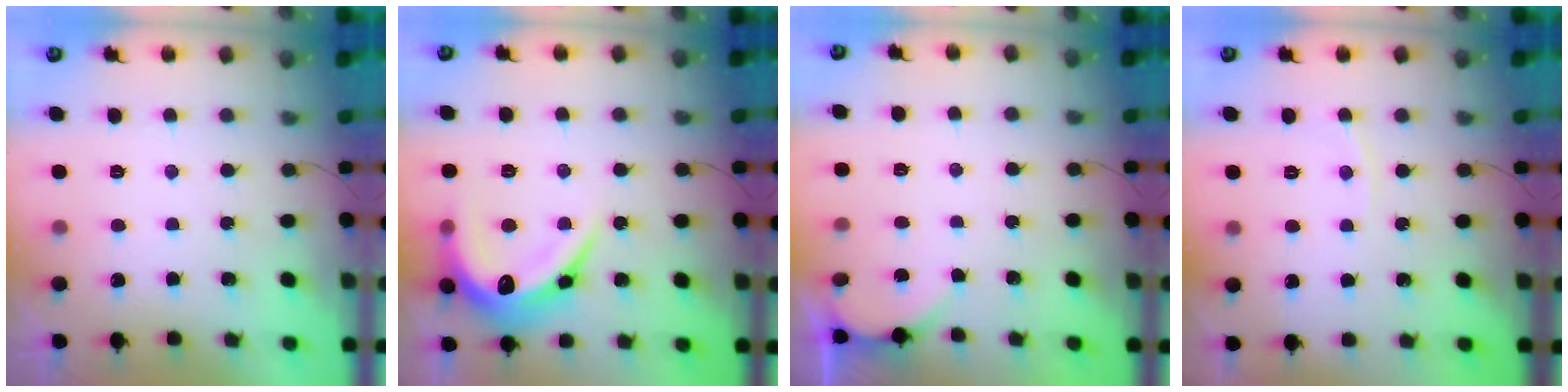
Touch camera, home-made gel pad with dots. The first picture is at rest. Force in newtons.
{"total": 18.1, "press": 18.1, "slide": 0.3}
{"total": 1.8, "press": 1.8, "slide": 0.2}
{"total": 2.7, "press": 2.7, "slide": 0.3}